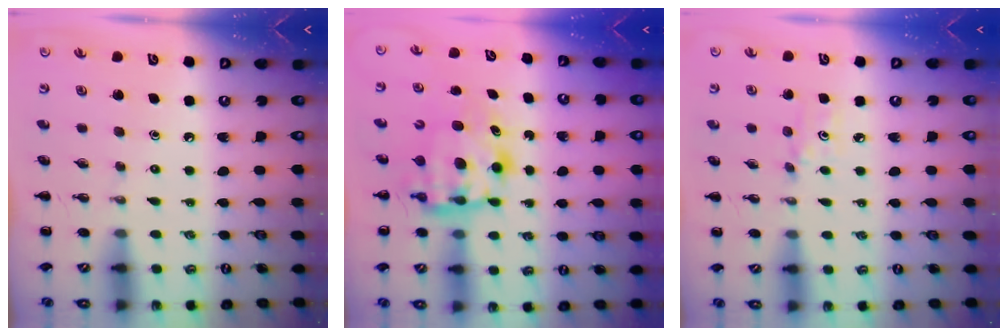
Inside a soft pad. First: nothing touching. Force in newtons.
{"total": 6.5, "press": 6.4, "slide": 0.9}
{"total": 3.0, "press": 2.8, "slide": 1.1}